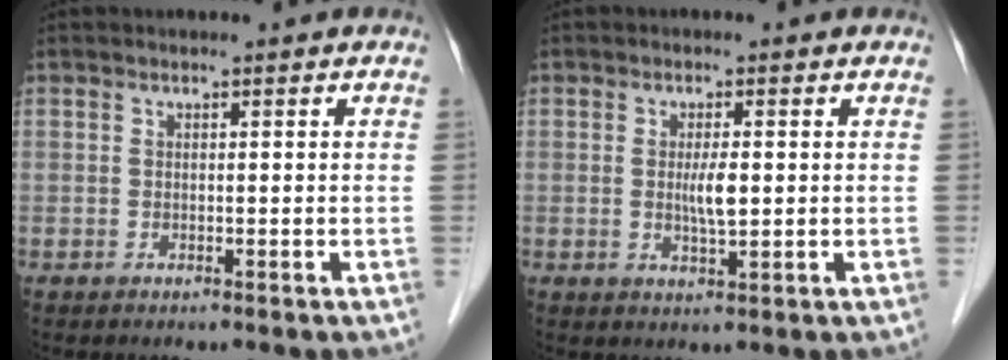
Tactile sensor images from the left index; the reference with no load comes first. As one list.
[{"total": 3.3, "force": [0.2, 0.6, 3.2], "torque": [-0.060, -0.003, 0.004]}]